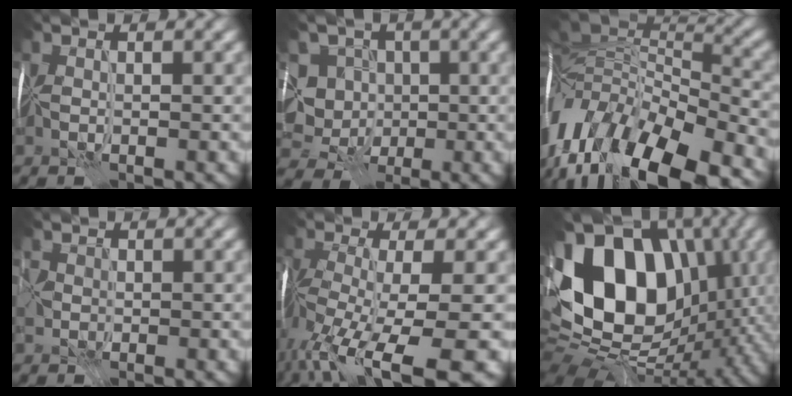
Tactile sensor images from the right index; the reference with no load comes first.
{"total": 4.9, "force": [0.8, 4.7, 0.9], "torque": [-0.009, 0.020, -0.010]}
{"total": 14.6, "force": [-8.0, 6.2, 10.6], "torque": [-0.216, 0.009, -0.128]}
{"total": 0.8, "force": [-0.2, 0.7, -0.3], "torque": [-0.002, 0.005, -0.007]}
{"total": 13.4, "force": [-7.2, 4.1, 10.5], "torque": [-0.218, -0.019, -0.098]}
{"total": 15.7, "force": [2.5, 11.0, 11.0], "torque": [-0.179, 0.022, 0.030]}